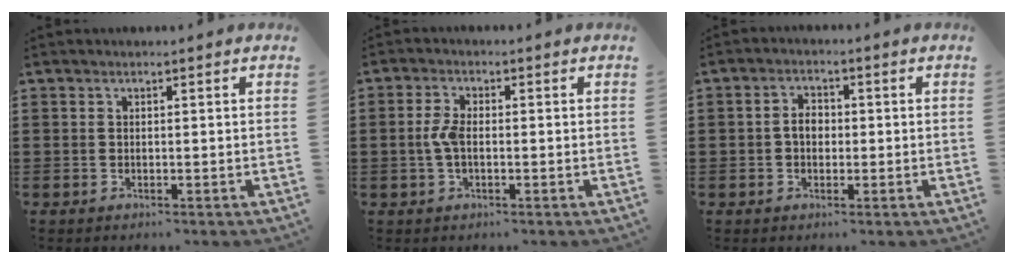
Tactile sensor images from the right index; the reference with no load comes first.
{"total": 3.7, "force": [-0.4, 1.6, 3.3], "torque": [-0.085, -0.005, -0.014]}
{"total": 2.9, "force": [-0.3, 1.9, 2.1], "torque": [-0.042, 0.005, -0.006]}